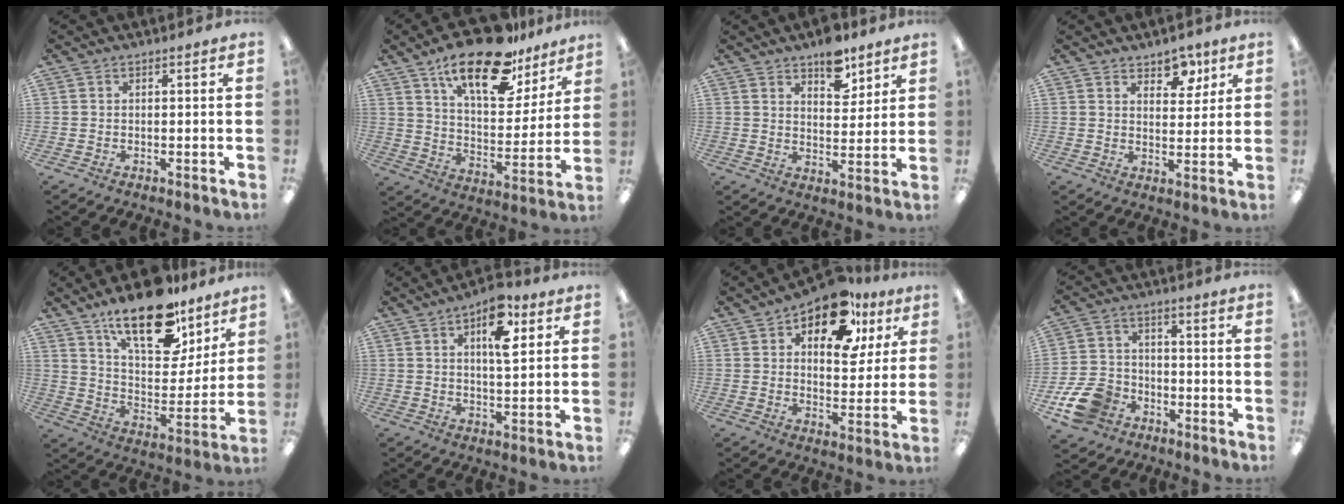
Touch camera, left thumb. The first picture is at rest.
{"total": 21.4, "force": [14.4, 8.8, 13.1], "torque": [-0.205, -0.081, 0.244]}
{"total": 8.3, "force": [6.2, 4.1, 3.7], "torque": [-0.026, -0.040, 0.103]}
{"total": 6.6, "force": [4.6, 3.7, 2.8], "torque": [-0.006, -0.029, 0.073]}
{"total": 21.2, "force": [14.5, 9.3, 12.3], "torque": [-0.193, -0.087, 0.249]}
{"total": 10.7, "force": [5.3, 4.4, 8.2], "torque": [-0.121, -0.016, 0.085]}
{"total": 16.4, "force": [10.6, 8.4, 9.3], "torque": [-0.134, -0.053, 0.180]}
{"total": 11.5, "force": [-6.1, 8.2, 5.4], "torque": [-0.122, 0.043, -0.108]}